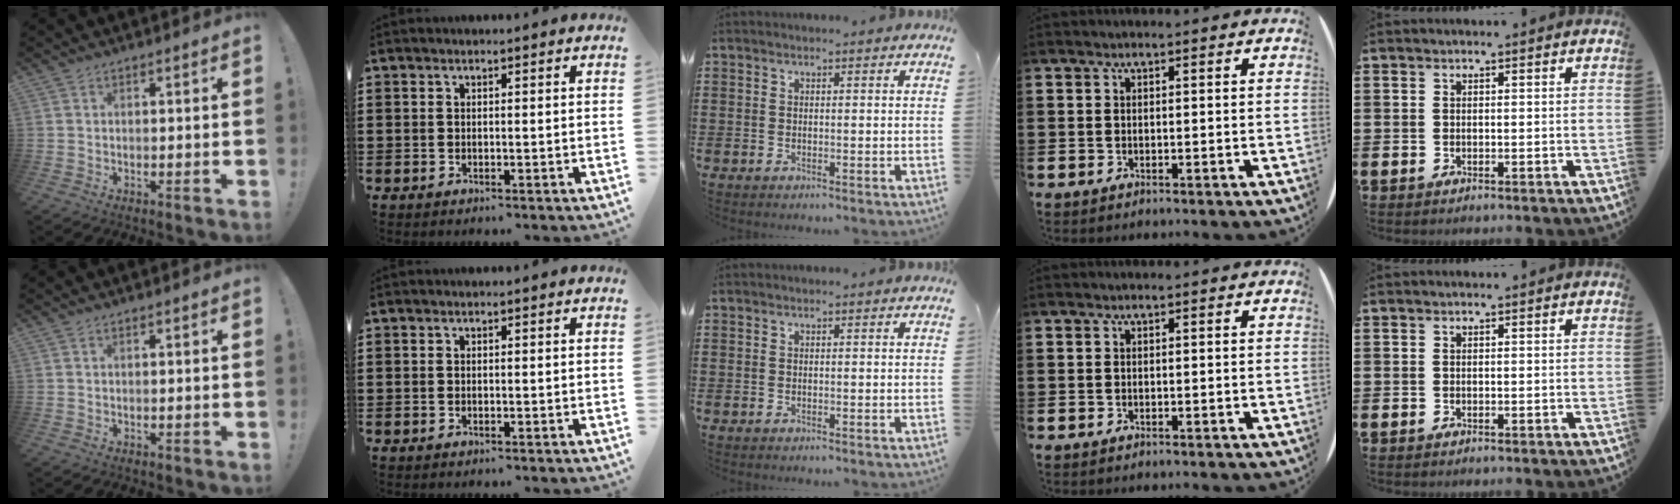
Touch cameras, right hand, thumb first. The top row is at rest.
{}